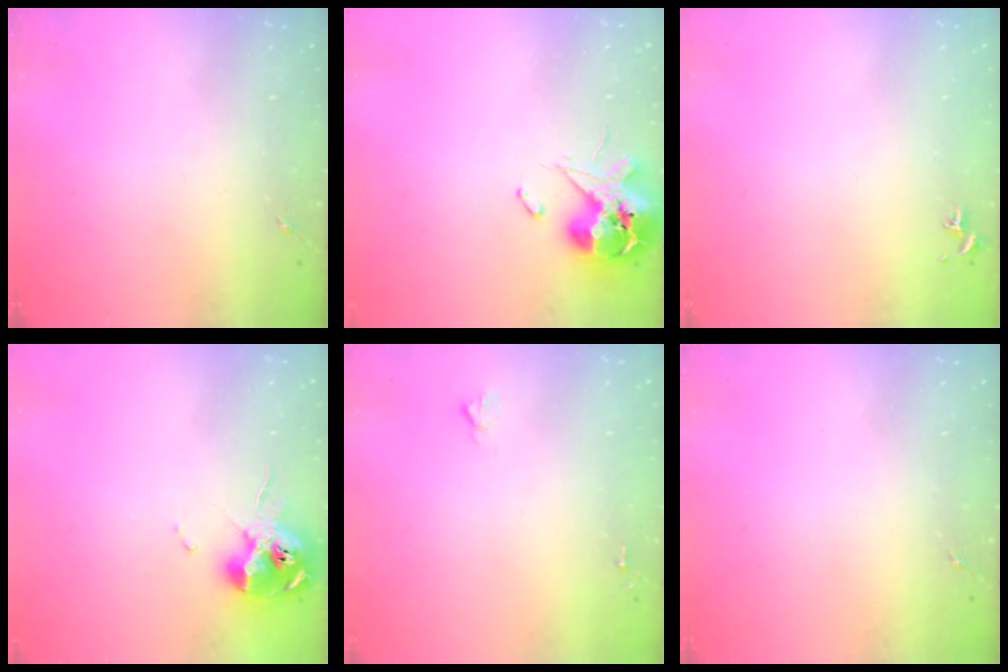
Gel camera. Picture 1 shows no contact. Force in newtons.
{"total": 12.4, "press": 12.3, "slide": 1.9}
{"total": 0.8, "press": 0.7, "slide": 0.3}
{"total": 13.5, "press": 13.5, "slide": 1.2}
{"total": 1.9, "press": 1.9, "slide": 0.2}
{"total": 0.0}